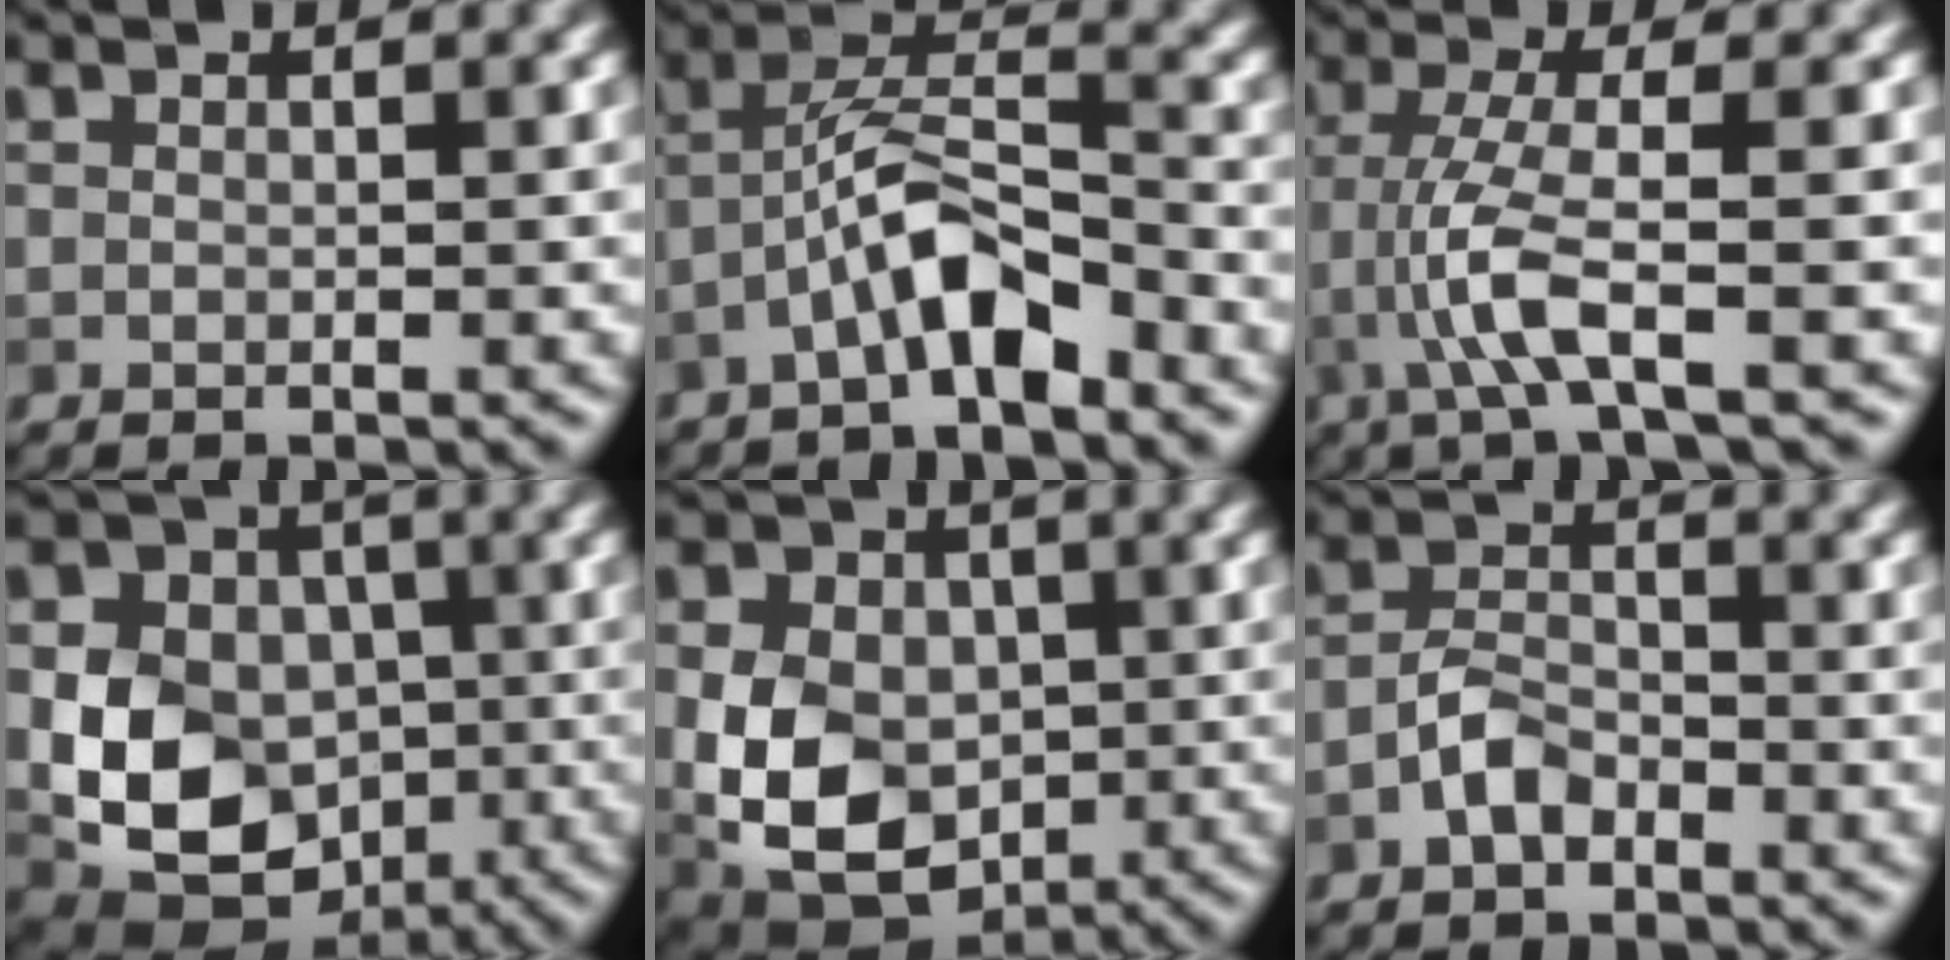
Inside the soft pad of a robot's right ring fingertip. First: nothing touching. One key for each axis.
{"total": 5.7, "fx": -3.3, "fy": 1.7, "fz": 4.4, "tx": -0.084, "ty": 0.018, "tz": -0.066}
{"total": 4.4, "fx": -1.6, "fy": 0.4, "fz": 4.1, "tx": -0.089, "ty": 0.004, "tz": -0.037}
{"total": 10.0, "fx": -0.8, "fy": 8.0, "fz": 5.9, "tx": -0.089, "ty": -0.013, "tz": -0.024}
{"total": 9.2, "fx": -0.6, "fy": 6.9, "fz": 6.1, "tx": -0.109, "ty": -0.009, "tz": -0.015}
{"total": 2.7, "fx": -1.6, "fy": 1.5, "fz": 1.6, "tx": -0.027, "ty": 0.010, "tz": -0.034}